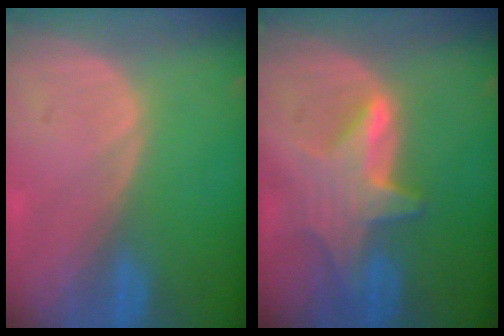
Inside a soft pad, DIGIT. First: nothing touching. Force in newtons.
{"total": 6.9, "press": 6.4, "slide": 2.6}